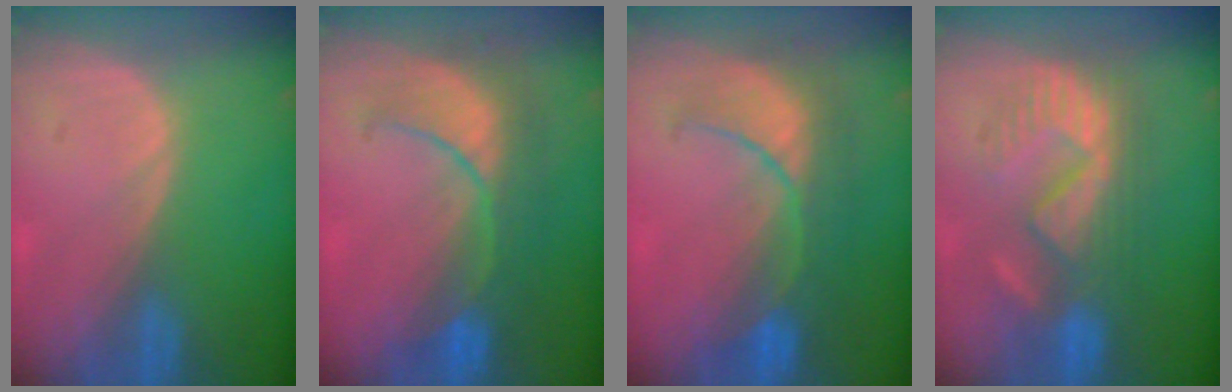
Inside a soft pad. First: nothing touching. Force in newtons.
{"total": 8.1, "press": 8.1, "slide": 0.7}
{"total": 8.3, "press": 8.3, "slide": 0.7}
{"total": 9.1, "press": 9.1, "slide": 1.1}